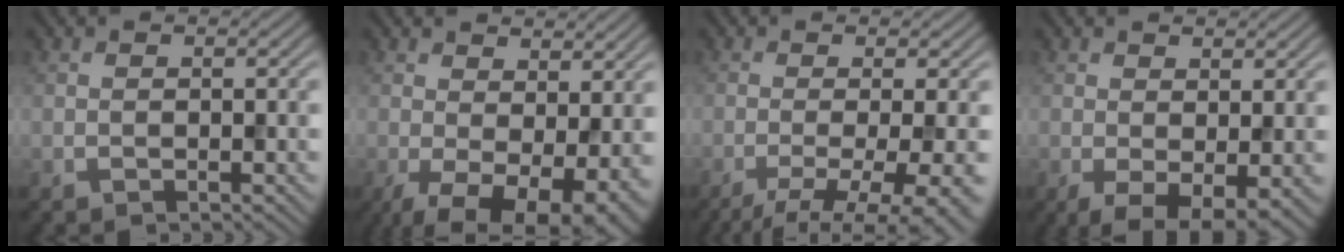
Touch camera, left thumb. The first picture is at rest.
{"total": 9.8, "force": [-1.9, 5.0, 8.2], "torque": [-0.136, -0.032, -0.019]}
{"total": 8.8, "force": [-3.6, 2.4, 7.7], "torque": [-0.112, -0.014, -0.042]}
{"total": 5.4, "force": [-1.3, 2.5, 4.6], "torque": [-0.083, -0.014, -0.016]}